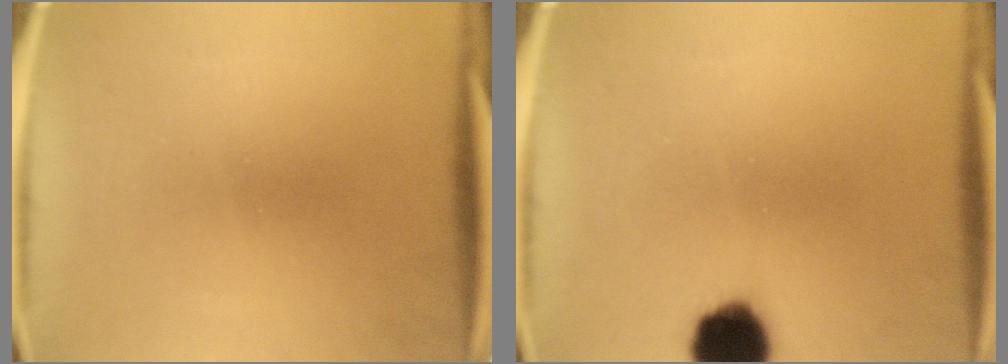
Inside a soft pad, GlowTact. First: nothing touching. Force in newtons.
{"total": 10.3}